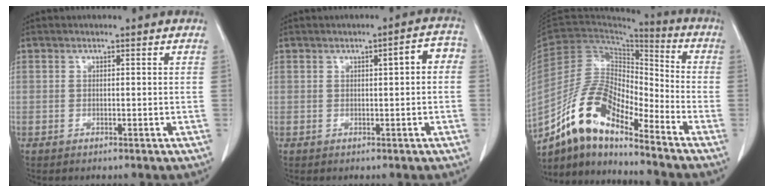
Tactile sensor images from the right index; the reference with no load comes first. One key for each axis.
{"total": 3.6, "fx": 0.4, "fy": 0.8, "fz": 3.5, "tx": -0.041, "ty": 0.015, "tz": 0.000}
{"total": 13.0, "fx": -10.2, "fy": 3.8, "fz": 7.2, "tx": -0.143, "ty": 0.027, "tz": -0.189}